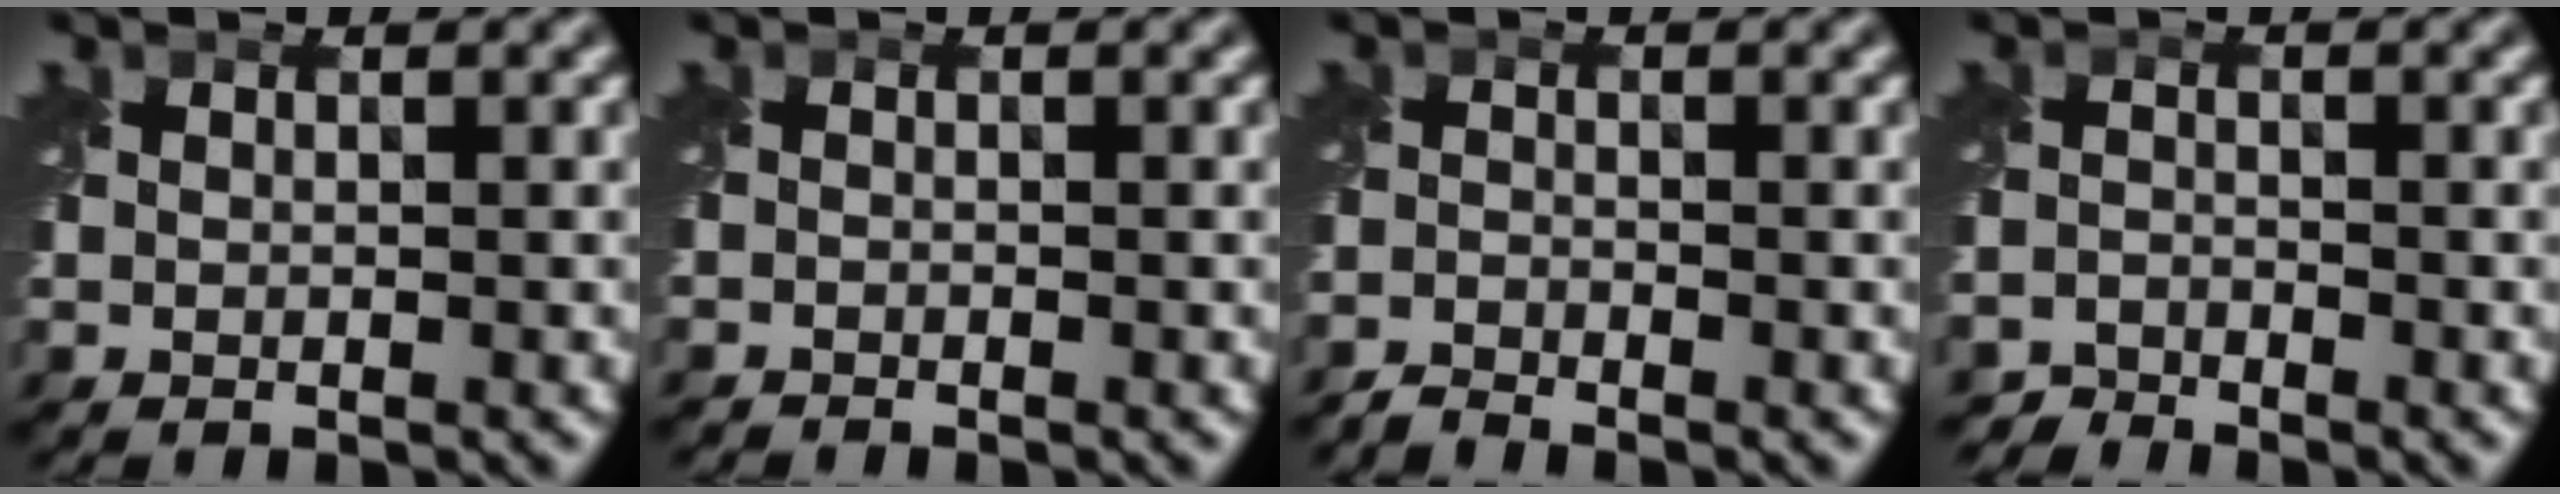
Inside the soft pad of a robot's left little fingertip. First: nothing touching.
{"total": 0.8, "force": [-0.8, 0.0, -0.1], "torque": [0.003, -0.009, -0.018]}
{"total": 1.7, "force": [-1.7, 0.0, 0.1], "torque": [-0.002, -0.005, -0.044]}
{"total": 2.2, "force": [-2.1, 0.1, -0.4], "torque": [0.009, -0.003, -0.049]}